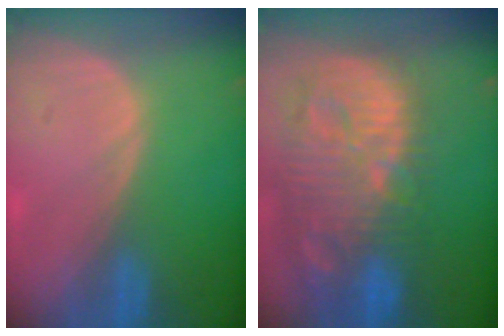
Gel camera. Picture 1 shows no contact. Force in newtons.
{"total": 14.4, "press": 12.5, "slide": 7.1}